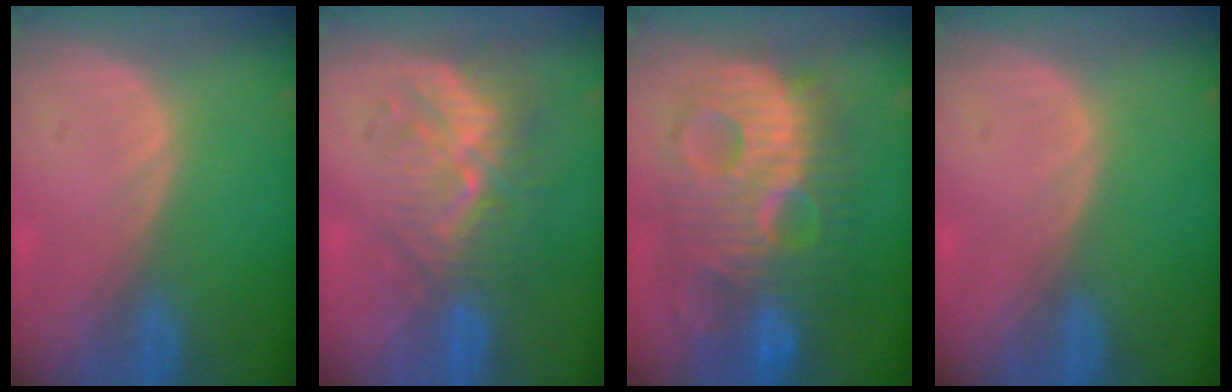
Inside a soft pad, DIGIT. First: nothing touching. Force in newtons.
{"total": 9.9, "press": 8.6, "slide": 4.9}
{"total": 13.1, "press": 13.1, "slide": 1.1}
{"total": 0.0}